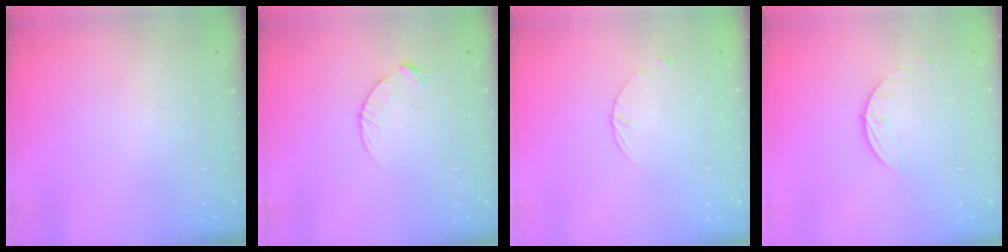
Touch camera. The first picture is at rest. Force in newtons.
{"total": 4.5, "press": 4.5, "slide": 0.5}
{"total": 1.6, "press": 1.6, "slide": 0.2}
{"total": 1.9, "press": 1.9, "slide": 0.1}